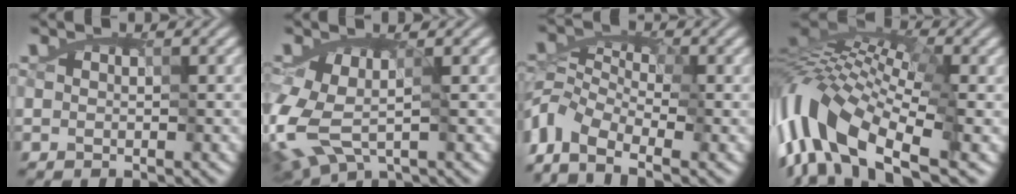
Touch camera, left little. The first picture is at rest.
{"total": 6.6, "force": [-2.7, 3.3, 5.0], "torque": [-0.111, -0.010, -0.056]}
{"total": 5.9, "force": [-4.7, 2.5, 2.5], "torque": [-0.045, 0.007, -0.112]}
{"total": 13.9, "force": [-5.6, 6.2, 11.1], "torque": [-0.242, 0.007, -0.120]}